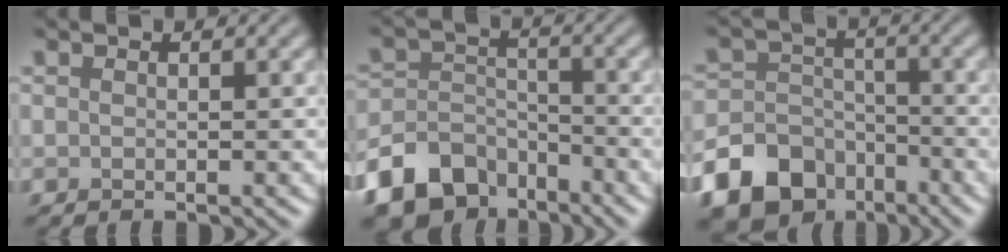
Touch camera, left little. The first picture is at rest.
{"total": 9.0, "force": [-6.4, 5.4, 3.2], "torque": [-0.047, -0.005, -0.123]}
{"total": 11.8, "force": [-7.4, 8.2, 3.9], "torque": [-0.080, -0.031, -0.142]}